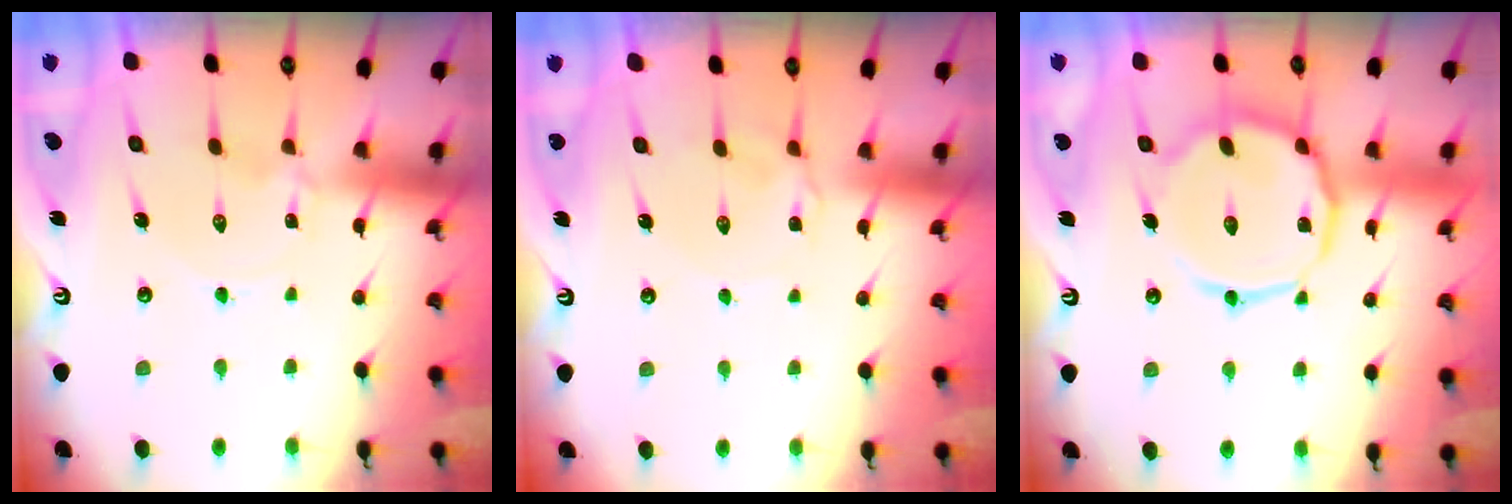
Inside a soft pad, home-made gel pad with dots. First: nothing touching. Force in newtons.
{"total": 2.3, "press": 2.2, "slide": 0.4}
{"total": 15.7, "press": 15.7, "slide": 1.0}